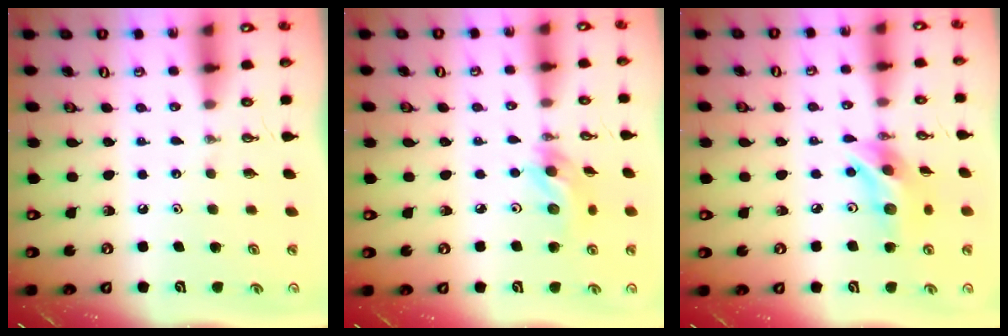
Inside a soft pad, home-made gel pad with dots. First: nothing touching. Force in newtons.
{"total": 10.4, "press": 10.2, "slide": 2.2}
{"total": 12.9, "press": 12.8, "slide": 1.0}